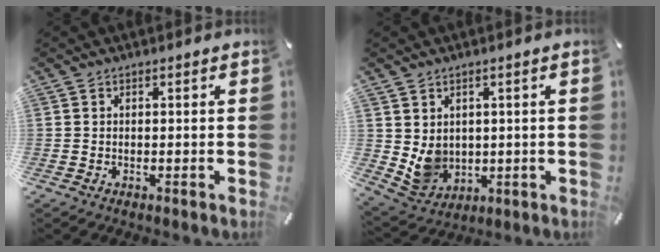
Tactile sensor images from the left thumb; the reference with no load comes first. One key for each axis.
{"total": 7.0, "fx": 1.9, "fy": 6.5, "fz": 1.8, "tx": -0.045, "ty": -0.018, "tz": 0.040}